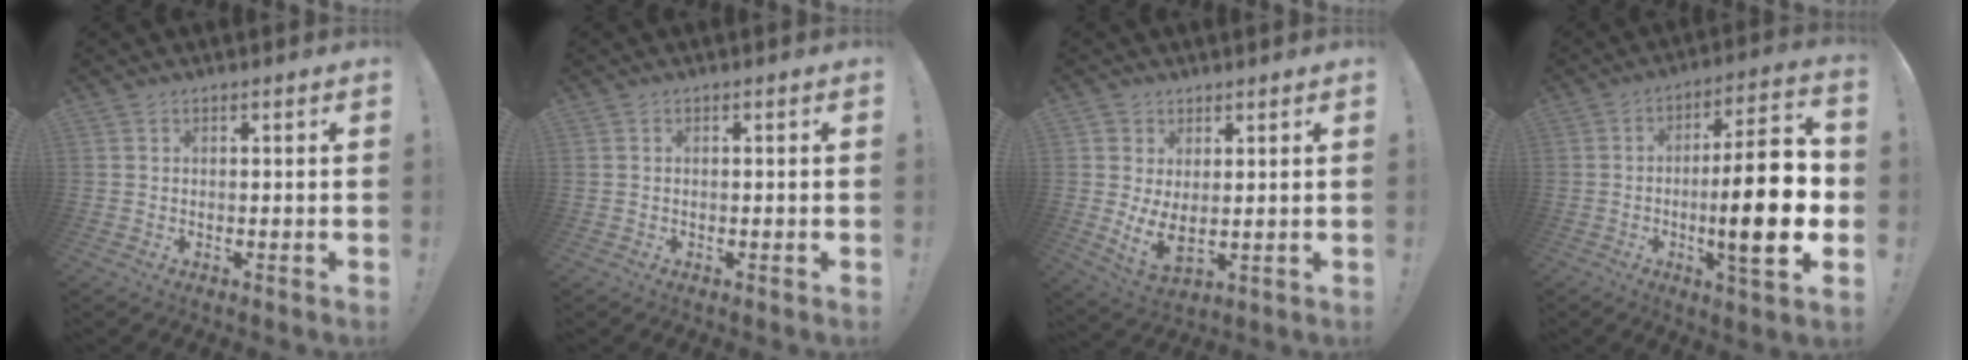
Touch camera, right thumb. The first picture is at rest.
{"total": 0.0}
{"total": 6.3, "force": [2.4, 3.8, 4.4], "torque": [-0.073, -0.022, 0.049]}
{"total": 20.2, "force": [-2.7, 4.5, 19.5], "torque": [-0.304, 0.000, -0.043]}